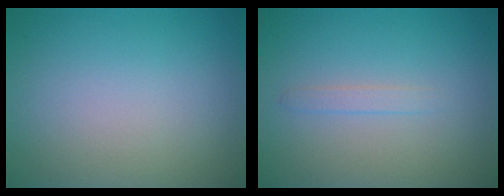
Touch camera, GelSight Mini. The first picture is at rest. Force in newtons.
{"total": 0.9, "press": 0.9, "slide": 0.1}